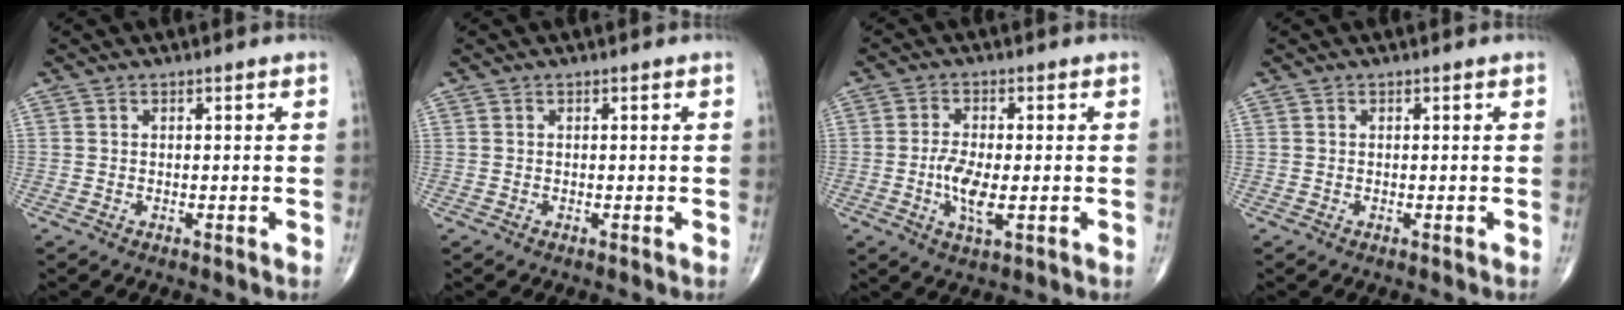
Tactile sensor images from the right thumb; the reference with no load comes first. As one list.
[{"total": 0.0}, {"total": 6.4, "force": [-1.2, 2.3, 5.8], "torque": [-0.120, -0.006, -0.023]}, {"total": 0.0}]